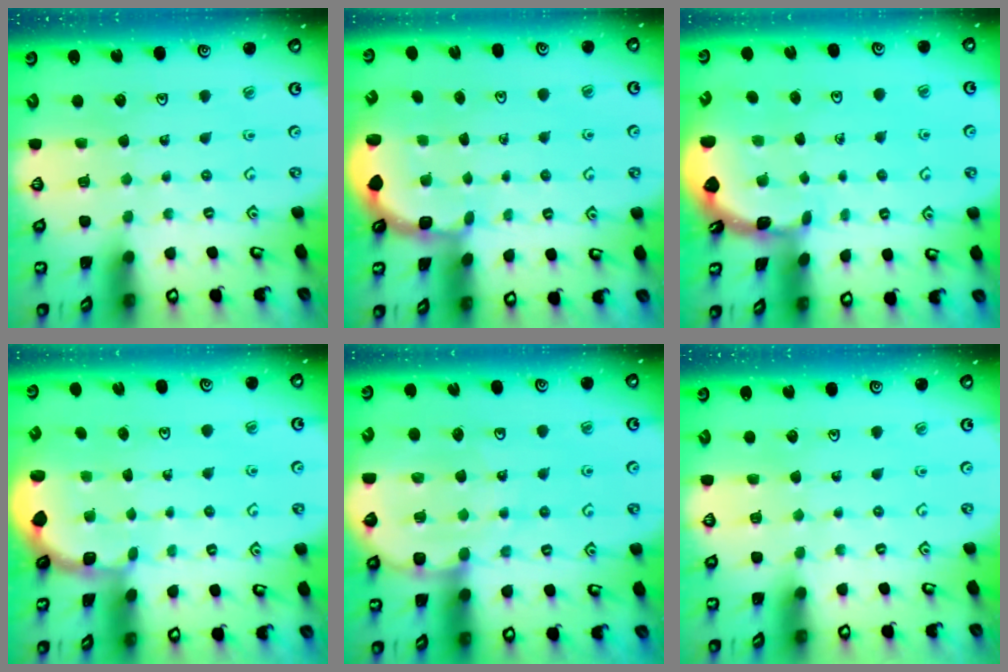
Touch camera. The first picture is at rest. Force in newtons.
{"total": 2.4, "press": 1.8, "slide": 1.6}
{"total": 1.6, "press": 1.6, "slide": 0.1}
{"total": 1.9, "press": 1.8, "slide": 0.7}
{"total": 8.5, "press": 8.2, "slide": 2.2}
{"total": 0.0}